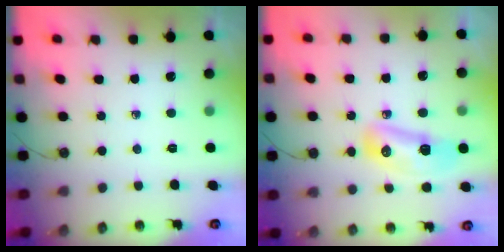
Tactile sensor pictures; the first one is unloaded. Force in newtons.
{"total": 20.0, "press": 14.4, "slide": 13.8}